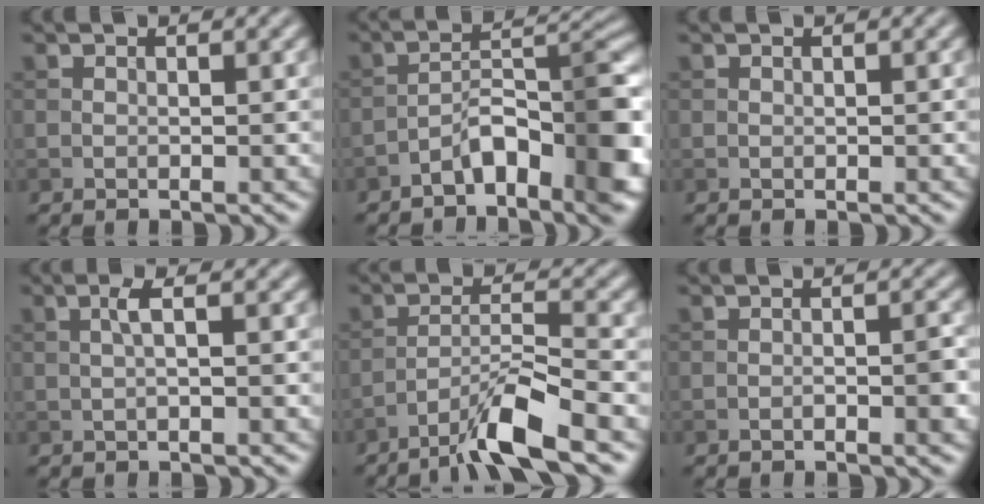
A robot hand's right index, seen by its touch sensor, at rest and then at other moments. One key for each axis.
{"total": 7.8, "fx": -4.1, "fy": 2.9, "fz": 5.9, "tx": -0.083, "ty": 0.018, "tz": -0.069}
{"total": 0.0}
{"total": 1.5, "fx": 0.2, "fy": 0.1, "fz": 1.5, "tx": -0.032, "ty": 0.005, "tz": 0.002}
{"total": 6.2, "fx": -4.4, "fy": 0.6, "fz": 4.4, "tx": -0.074, "ty": 0.007, "tz": -0.086}
{"total": 1.9, "fx": -0.9, "fy": 0.4, "fz": 1.6, "tx": -0.022, "ty": 0.004, "tz": -0.015}